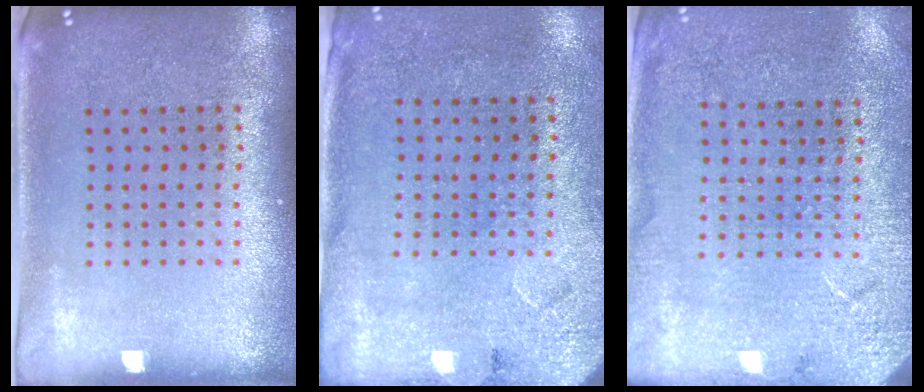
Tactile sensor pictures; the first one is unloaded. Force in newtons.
{"total": 2.7, "press": 2.2, "slide": 1.5}
{"total": 2.6, "press": 2.6, "slide": 0.2}